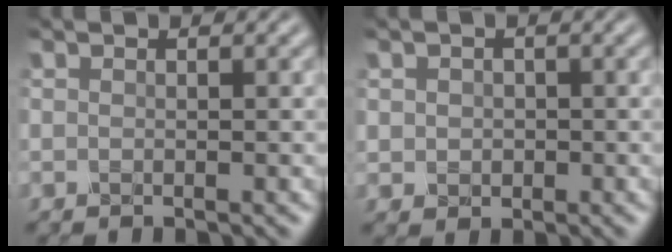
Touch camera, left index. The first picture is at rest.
{"total": 1.3, "force": [0.2, 1.3, 0.3], "torque": [0.001, -0.001, 0.000]}